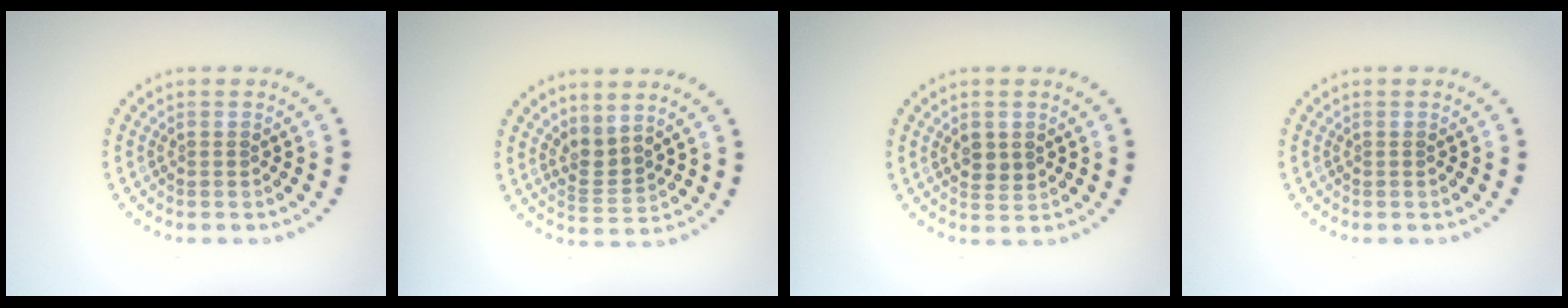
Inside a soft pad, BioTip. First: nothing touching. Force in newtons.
{"total": 2.3, "press": 1.5, "slide": 1.7}
{"total": 1.9, "press": 1.8, "slide": 0.7}
{"total": 0.0}